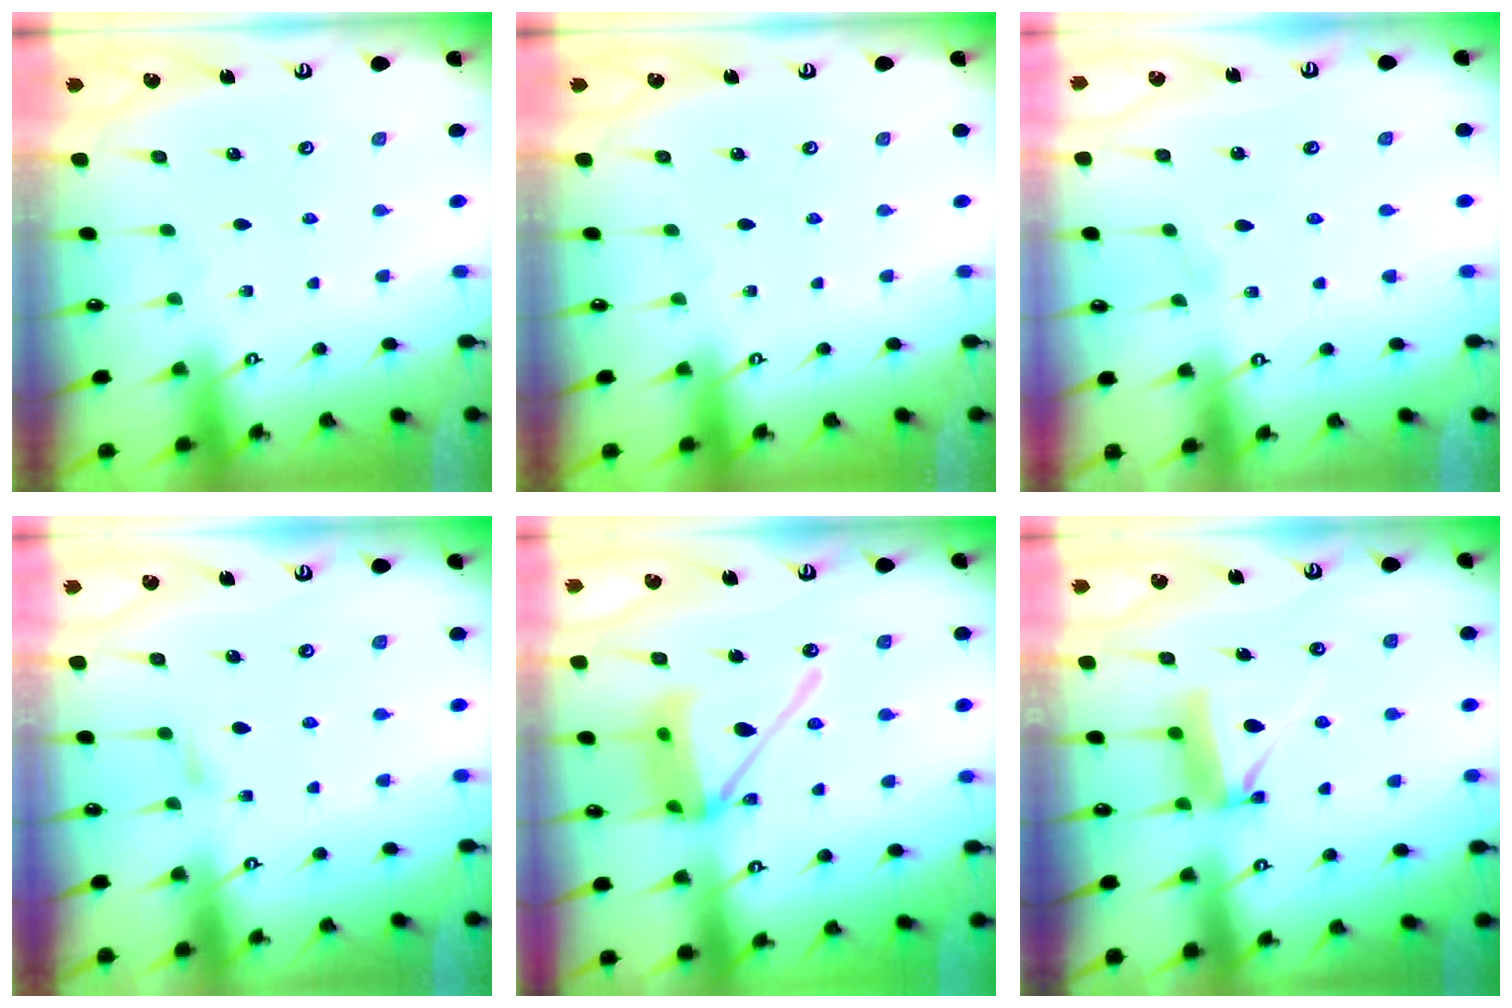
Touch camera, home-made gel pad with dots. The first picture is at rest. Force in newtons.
{"total": 0.0}
{"total": 1.3, "press": 1.3, "slide": 0.1}
{"total": 5.4, "press": 5.4, "slide": 0.8}
{"total": 16.2, "press": 16.0, "slide": 2.3}
{"total": 7.4, "press": 7.4, "slide": 0.4}